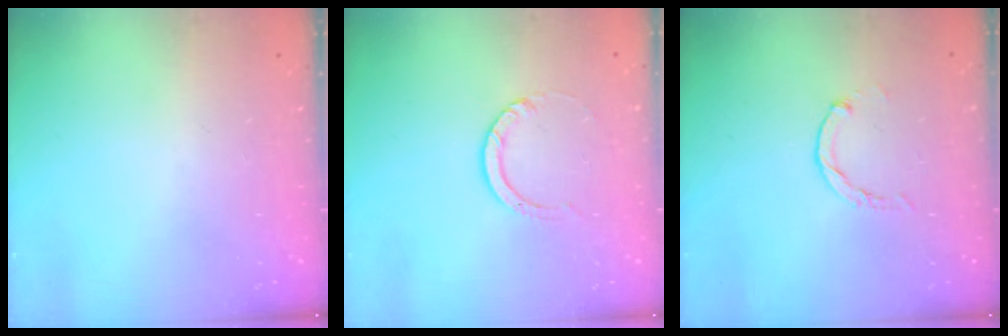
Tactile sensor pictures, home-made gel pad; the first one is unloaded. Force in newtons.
{"total": 3.0, "press": 3.0, "slide": 0.3}
{"total": 0.0}